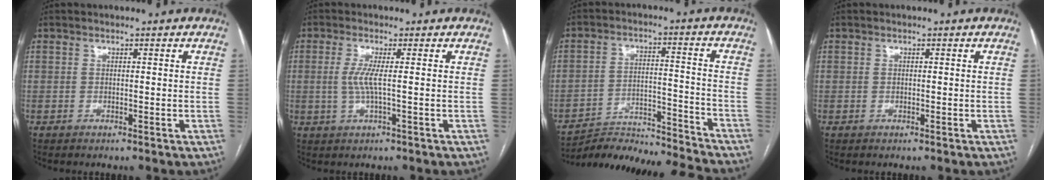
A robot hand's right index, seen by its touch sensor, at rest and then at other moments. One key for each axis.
{"total": 3.3, "fx": 0.0, "fy": -0.1, "fz": 3.3, "tx": -0.077, "ty": -0.004, "tz": 0.001}
{"total": 15.5, "fx": -15.2, "fy": -1.3, "fz": 2.5, "tx": -0.043, "ty": 0.014, "tz": -0.240}
{"total": 0.0}